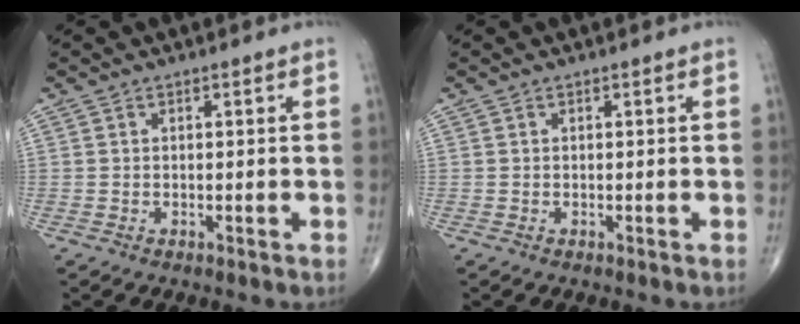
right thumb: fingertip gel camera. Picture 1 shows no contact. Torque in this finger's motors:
{"motor_torque": [0.00, 0.00, -0.01, 0.04, 0.00]}